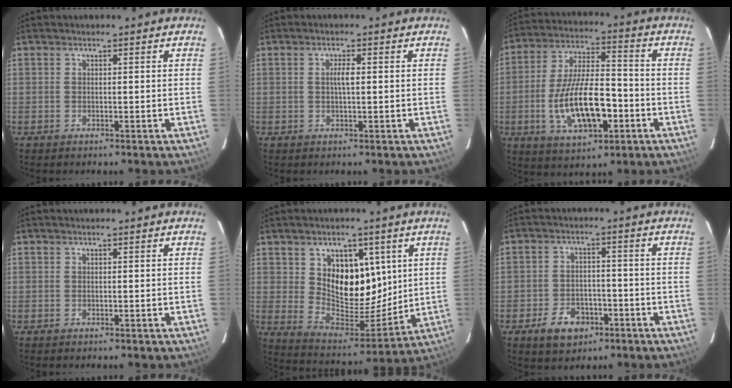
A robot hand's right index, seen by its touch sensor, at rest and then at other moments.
{"total": 2.0, "force": [0.2, 0.4, 1.9], "torque": [-0.035, 0.002, 0.002]}
{"total": 16.1, "force": [-4.8, 6.5, 14.0], "torque": [-0.275, 0.000, -0.074]}
{"total": 0.0}
{"total": 14.1, "force": [4.7, 9.6, 9.3], "torque": [-0.155, -0.010, 0.100]}
{"total": 7.9, "force": [-4.4, 5.3, 3.8], "torque": [-0.095, 0.012, -0.059]}